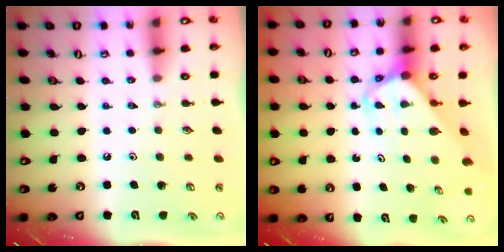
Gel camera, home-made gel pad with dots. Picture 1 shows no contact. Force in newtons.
{"total": 3.0, "press": 3.0, "slide": 0.1}